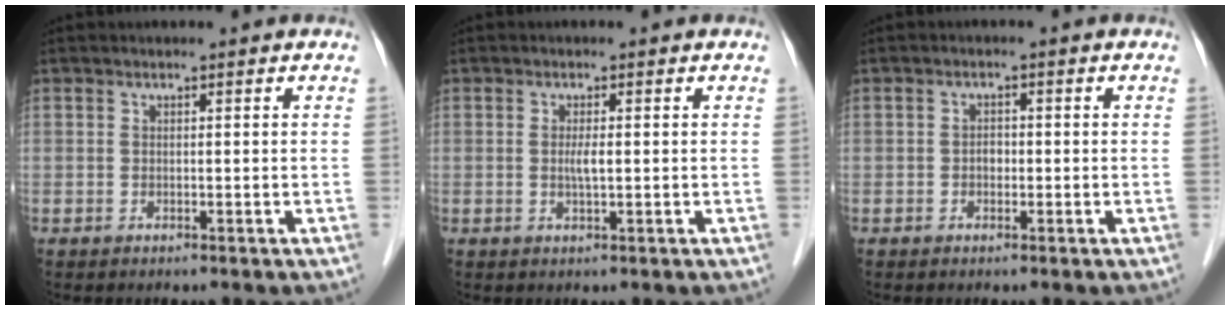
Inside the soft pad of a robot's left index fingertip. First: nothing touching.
{"total": 1.7, "force": [0.1, 0.1, 1.7], "torque": [-0.036, -0.001, 0.002]}
{"total": 1.3, "force": [-0.3, 0.9, 0.8], "torque": [-0.012, 0.004, -0.006]}